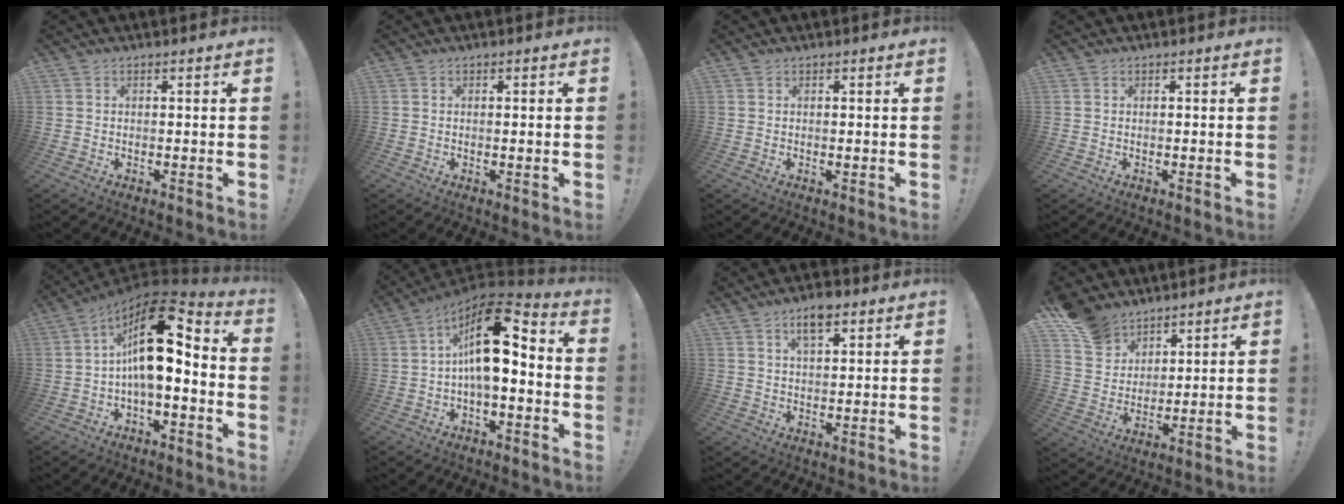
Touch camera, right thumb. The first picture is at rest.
{"total": 1.1, "force": [0.0, -0.4, 1.0], "torque": [-0.013, -0.003, -0.003]}
{"total": 0.6, "force": [0.6, 0.3, -0.1], "torque": [0.001, 0.002, 0.011]}
{"total": 0.0}
{"total": 18.2, "force": [3.6, 8.2, 15.8], "torque": [-0.253, -0.018, 0.061]}
{"total": 16.2, "force": [2.8, 7.5, 14.1], "torque": [-0.222, -0.013, 0.049]}
{"total": 5.8, "force": [3.3, 2.4, 4.2], "torque": [-0.063, -0.006, 0.054]}
{"total": 11.4, "force": [8.5, 7.3, 2.2], "torque": [-0.039, -0.058, 0.169]}